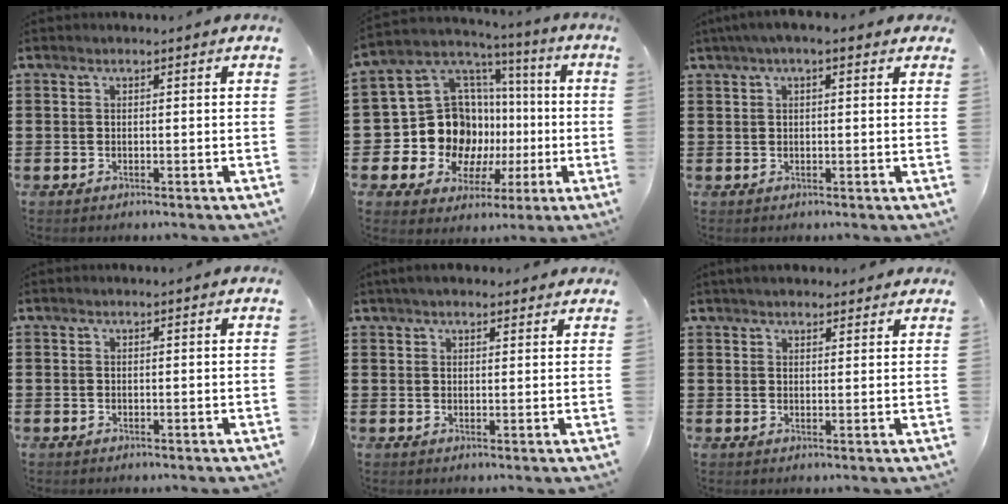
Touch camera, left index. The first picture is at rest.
{"total": 14.9, "force": [-2.3, 13.4, 5.9], "torque": [-0.154, -0.009, -0.023]}
{"total": 2.8, "force": [1.4, 0.8, 2.3], "torque": [-0.047, 0.007, 0.023]}
{"total": 0.0}
{"total": 2.7, "force": [2.3, 0.8, 1.1], "torque": [-0.028, 0.004, 0.044]}
{"total": 2.6, "force": [2.5, 0.7, 0.5], "torque": [-0.014, 0.001, 0.047]}